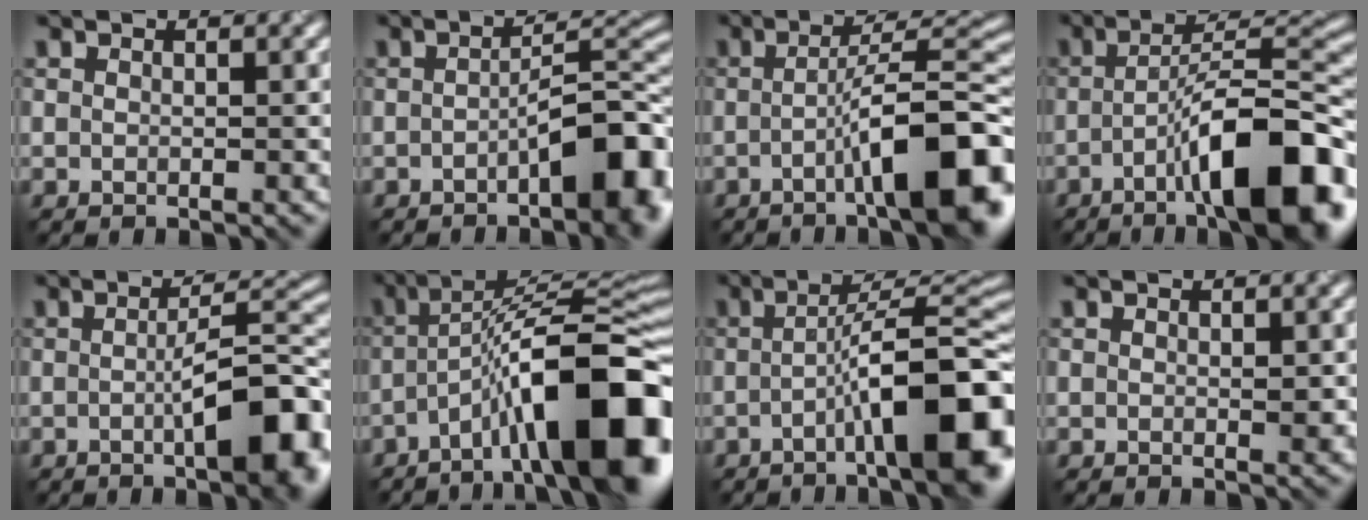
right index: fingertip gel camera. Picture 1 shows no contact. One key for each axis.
{"total": 7.8, "fx": -2.7, "fy": 2.2, "fz": 7.0, "tx": -0.091, "ty": 0.010, "tz": -0.044}
{"total": 10.8, "fx": -3.3, "fy": 2.4, "fz": 10.0, "tx": -0.130, "ty": 0.017, "tz": -0.055}
{"total": 12.4, "fx": -5.0, "fy": 3.2, "fz": 10.9, "tx": -0.159, "ty": 0.014, "tz": -0.078}
{"total": 8.9, "fx": -1.8, "fy": 2.4, "fz": 8.4, "tx": -0.114, "ty": 0.003, "tz": -0.031}
{"total": 14.5, "fx": -5.6, "fy": 3.8, "fz": 12.9, "tx": -0.194, "ty": 0.019, "tz": -0.085}
{"total": 12.4, "fx": -3.3, "fy": 3.1, "fz": 11.6, "tx": -0.155, "ty": 0.013, "tz": -0.048}
{"total": 0.7, "fx": 0.0, "fy": 0.3, "fz": 0.6, "tx": -0.007, "ty": -0.002, "tz": 0.001}